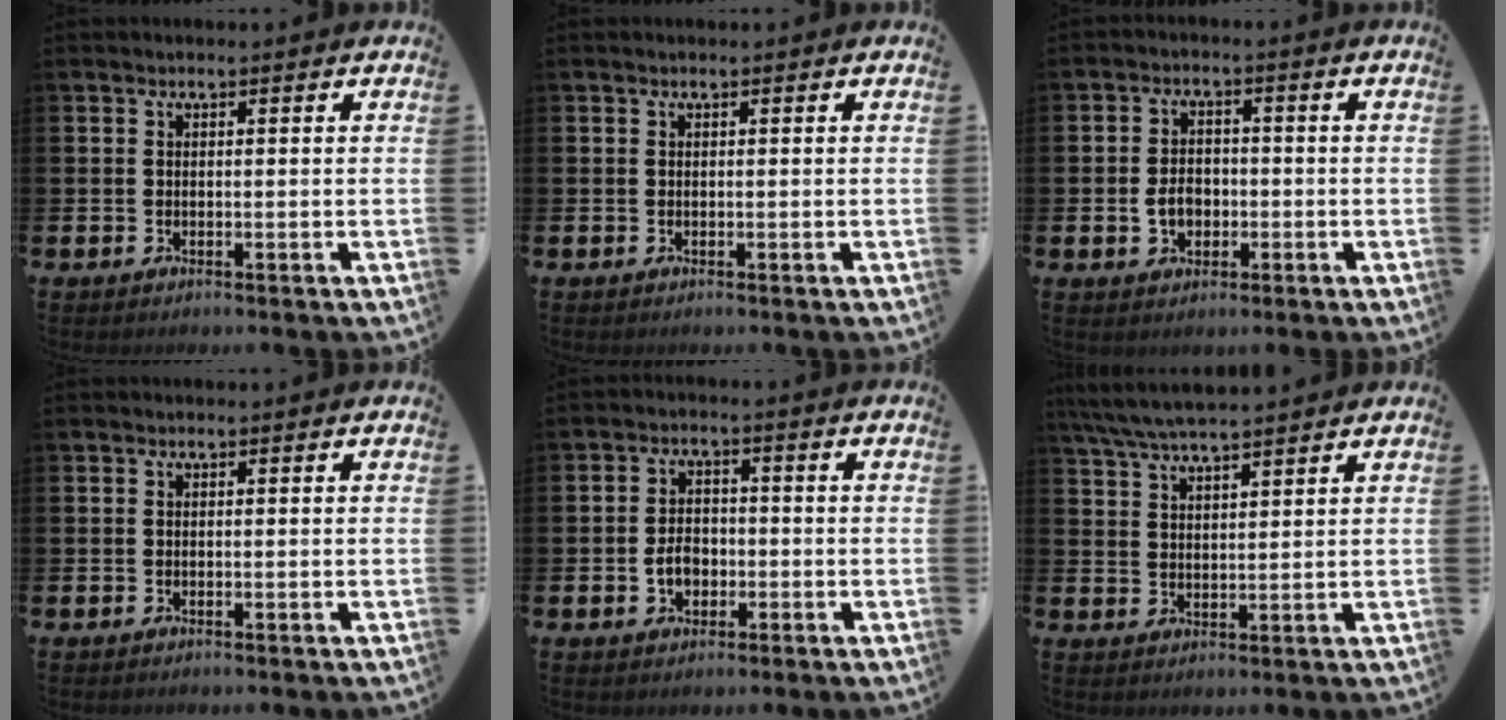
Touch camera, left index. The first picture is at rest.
{"total": 0.0}
{"total": 3.6, "force": [-0.9, 2.8, 2.2], "torque": [-0.029, 0.000, -0.022]}
{"total": 0.0}
{"total": 3.5, "force": [-1.0, 2.6, 2.1], "torque": [-0.027, -0.003, -0.025]}
{"total": 5.3, "force": [5.0, 0.3, 1.8], "torque": [-0.053, -0.016, 0.091]}